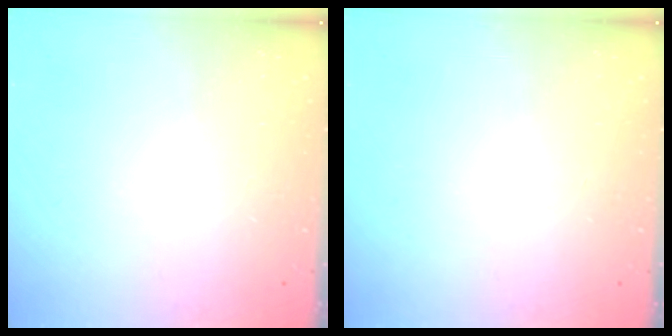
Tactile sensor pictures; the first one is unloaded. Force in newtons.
{"total": 0.0}